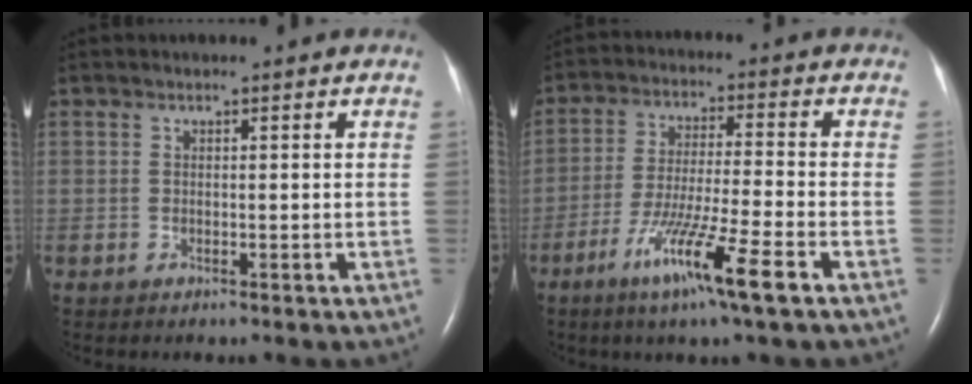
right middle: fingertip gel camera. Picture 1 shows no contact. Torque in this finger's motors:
{"motor_torque": [1.33, -0.81, 0.31, 0.16]}